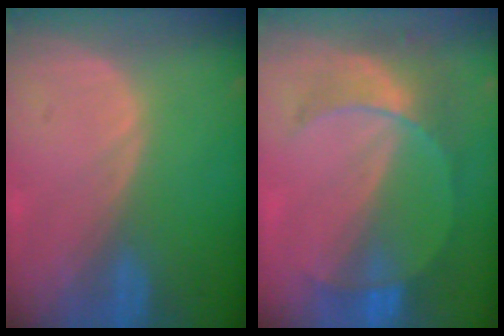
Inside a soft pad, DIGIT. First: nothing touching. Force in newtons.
{"total": 7.6, "press": 6.8, "slide": 3.5}